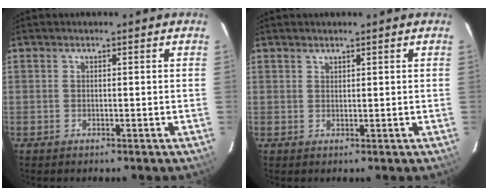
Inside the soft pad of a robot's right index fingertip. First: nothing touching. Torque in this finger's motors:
{"motor_torque": [-0.12, 0.01, -0.03, 0.00]}